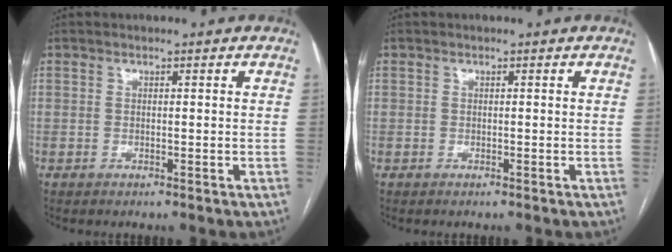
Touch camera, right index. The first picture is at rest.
{"total": 0.0}